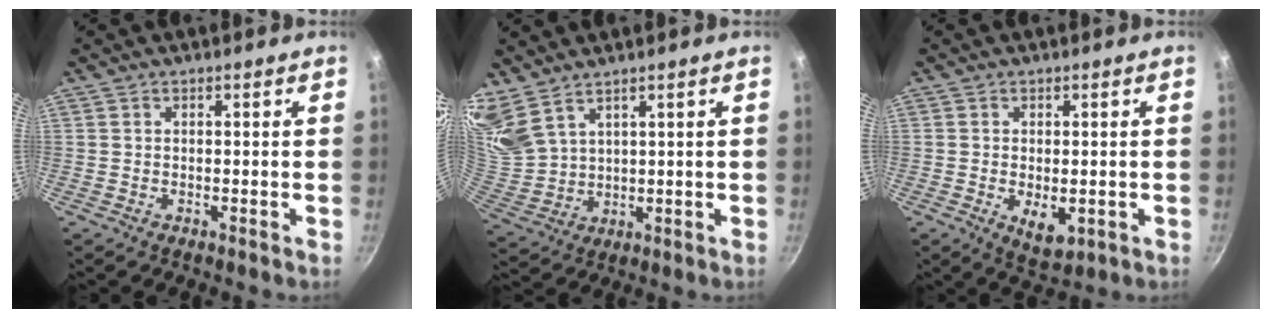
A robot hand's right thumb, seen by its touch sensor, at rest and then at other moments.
{"total": 9.8, "force": [7.6, 4.3, 4.5], "torque": [-0.088, -0.039, 0.172]}
{"total": 5.7, "force": [-1.1, 3.2, 4.6], "torque": [-0.062, -0.010, -0.007]}